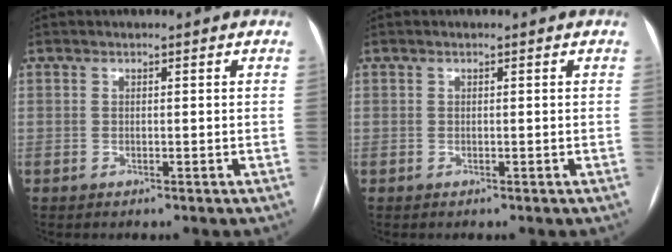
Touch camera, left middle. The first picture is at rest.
{"total": 0.0}